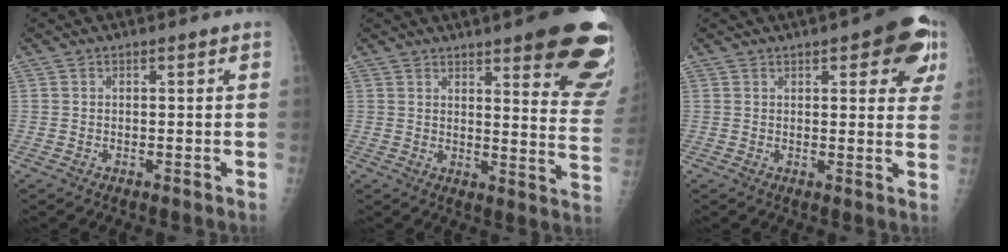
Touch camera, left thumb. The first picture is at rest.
{"total": 21.2, "force": [12.9, 4.7, 16.2], "torque": [-0.163, -0.059, 0.150]}
{"total": 11.2, "force": [5.2, 4.1, 9.1], "torque": [-0.068, -0.011, 0.053]}